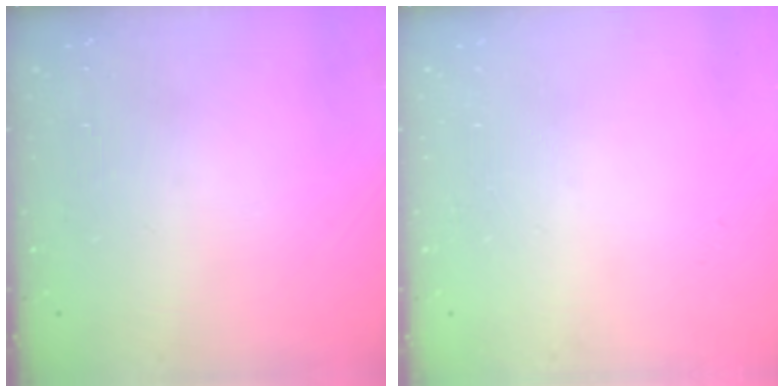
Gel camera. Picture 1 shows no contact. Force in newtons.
{"total": 0.0}